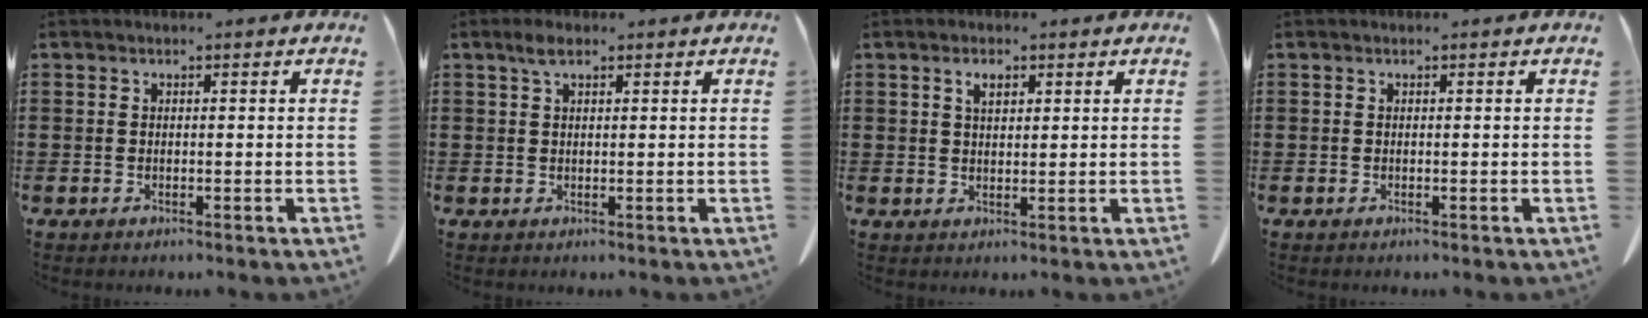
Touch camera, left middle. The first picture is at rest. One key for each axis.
{"total": 2.2, "fx": 1.2, "fy": 0.8, "fz": 1.7, "tx": -0.038, "ty": 0.004, "tz": 0.021}
{"total": 2.3, "fx": 1.2, "fy": 1.0, "fz": 1.6, "tx": -0.029, "ty": 0.000, "tz": 0.020}
{"total": 0.0}